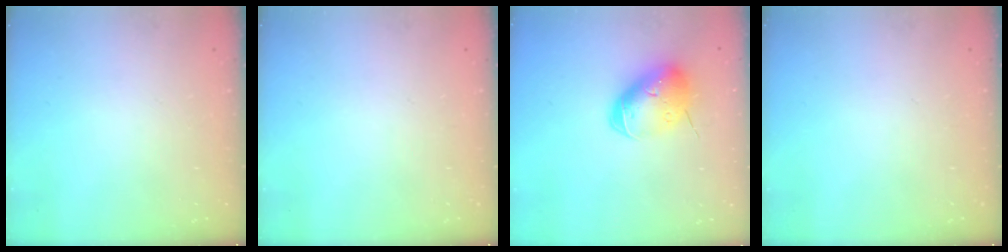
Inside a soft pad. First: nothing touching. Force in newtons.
{"total": 0.0}
{"total": 12.3, "press": 12.1, "slide": 1.9}
{"total": 0.0}